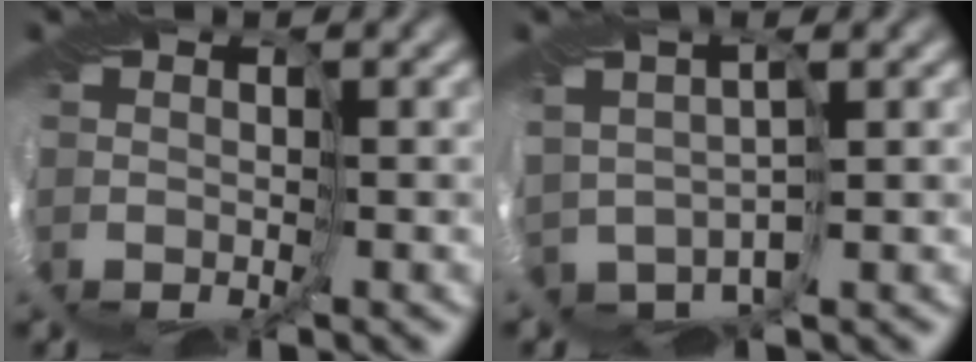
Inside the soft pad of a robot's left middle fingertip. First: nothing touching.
{"total": 1.2, "force": [0.9, -0.5, -0.5], "torque": [-0.019, 0.021, 0.031]}